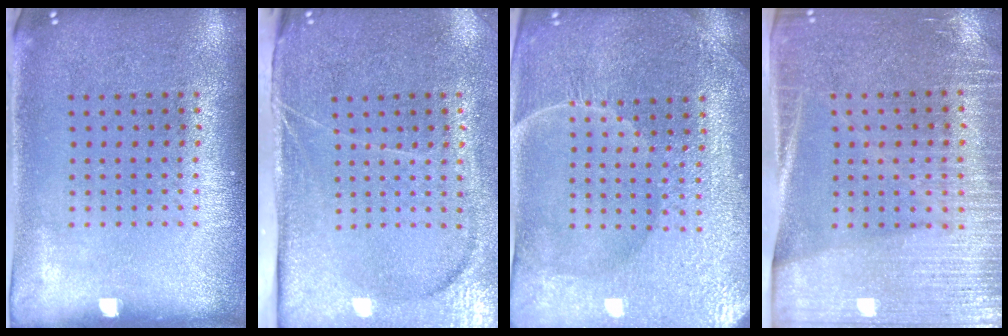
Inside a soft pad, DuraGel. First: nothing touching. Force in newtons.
{"total": 4.2, "press": 3.4, "slide": 2.3}
{"total": 4.4, "press": 4.2, "slide": 1.3}
{"total": 3.4, "press": 3.1, "slide": 1.4}